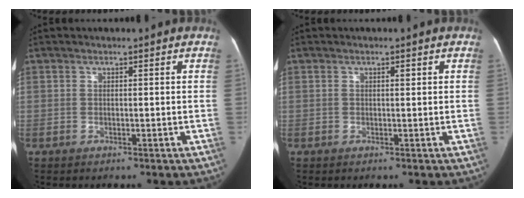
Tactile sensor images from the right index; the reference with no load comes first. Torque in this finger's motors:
{"motor_torque": [0.00, 0.03, 0.02, -0.01]}